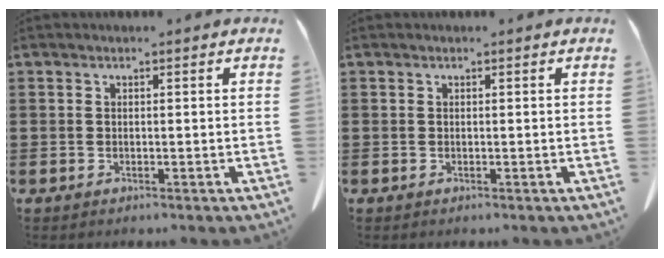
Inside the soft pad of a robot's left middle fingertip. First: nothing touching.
{"total": 0.0}